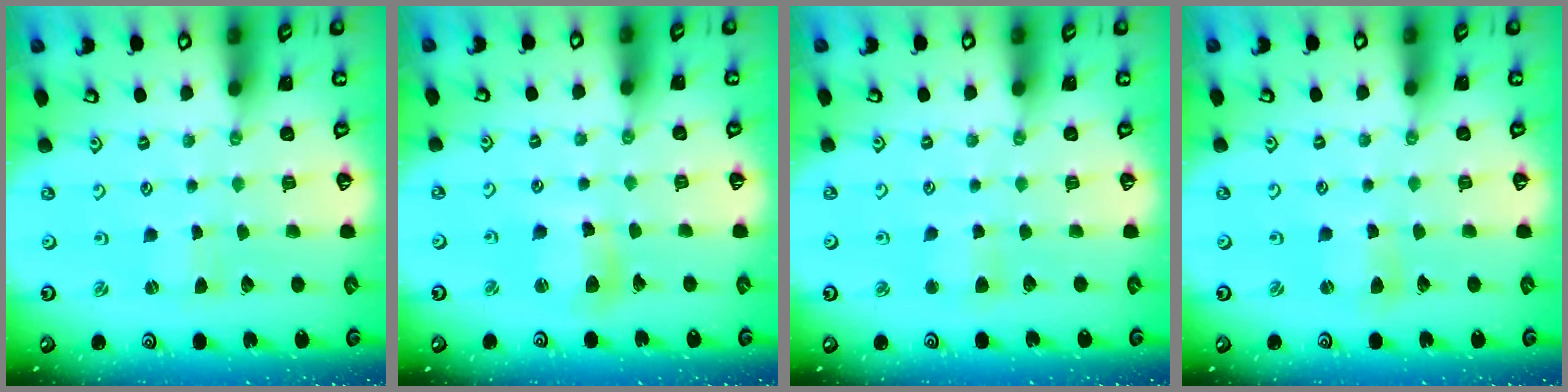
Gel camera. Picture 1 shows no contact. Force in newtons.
{"total": 9.0, "press": 8.9, "slide": 1.4}
{"total": 4.1, "press": 4.1, "slide": 0.4}
{"total": 2.5, "press": 2.5, "slide": 0.3}